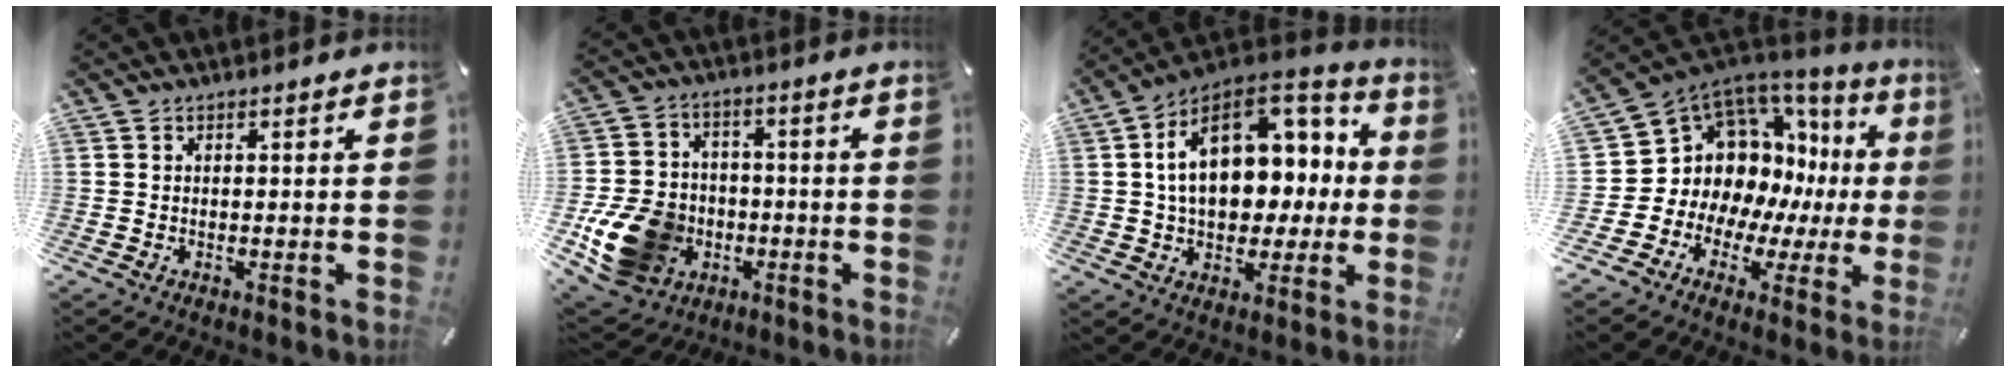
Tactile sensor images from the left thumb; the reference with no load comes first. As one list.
[{"total": 14.9, "force": [-4.6, 12.1, 7.4], "torque": [-0.158, 0.028, -0.076]}, {"total": 19.4, "force": [3.9, 13.8, 13.1], "torque": [-0.200, -0.011, 0.071]}, {"total": 12.9, "force": [3.7, 10.9, 5.9], "torque": [-0.113, -0.062, 0.083]}]